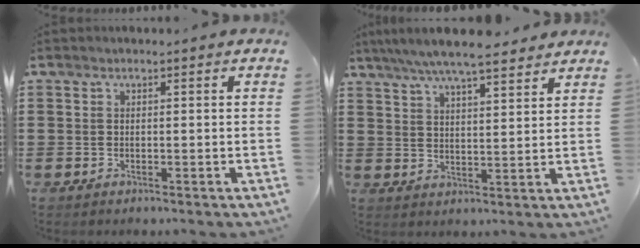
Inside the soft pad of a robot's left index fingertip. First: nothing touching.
{"total": 6.9, "force": [6.2, 0.7, 3.1], "torque": [-0.079, -0.016, 0.111]}